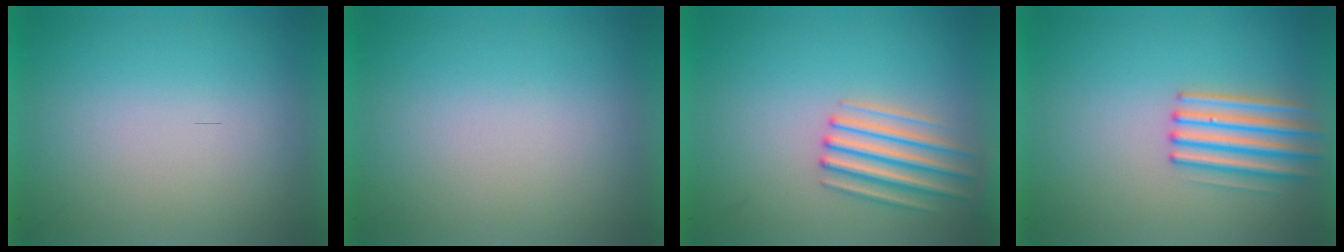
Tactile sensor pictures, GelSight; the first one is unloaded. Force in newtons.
{"total": 0.0}
{"total": 3.0}
{"total": 3.2}